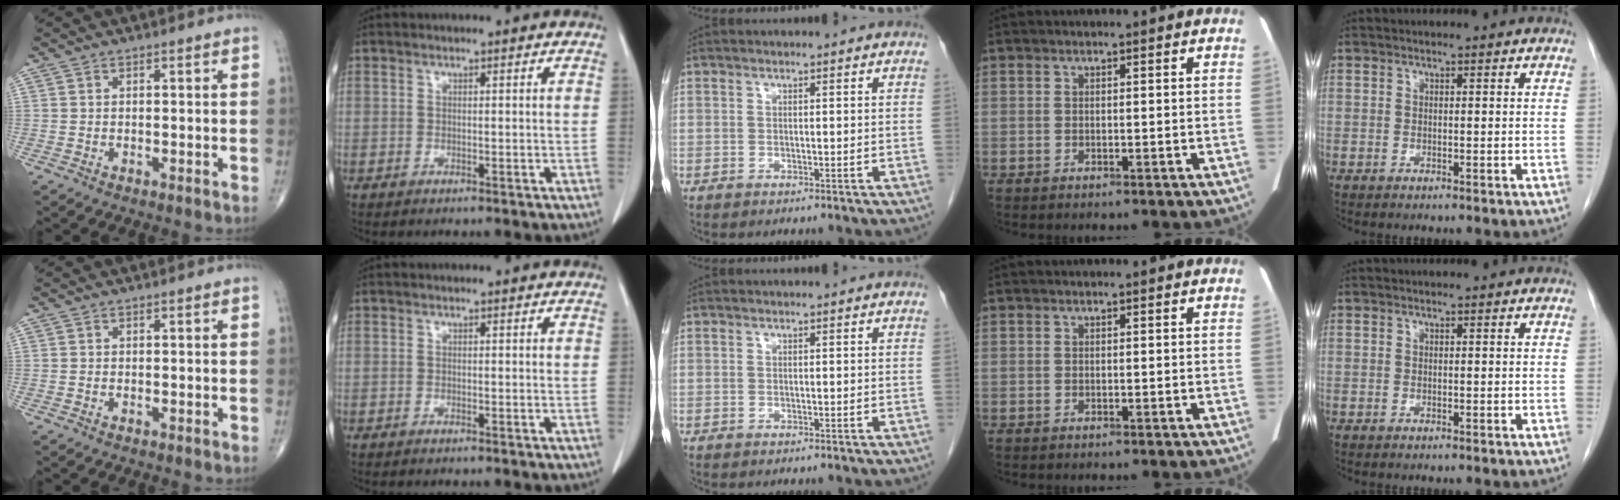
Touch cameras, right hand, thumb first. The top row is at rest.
{}